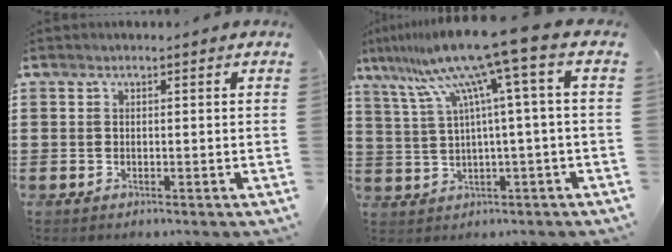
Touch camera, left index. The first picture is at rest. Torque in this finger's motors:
{"motor_torque": [2.14, 0.00, 1.05, 0.21]}